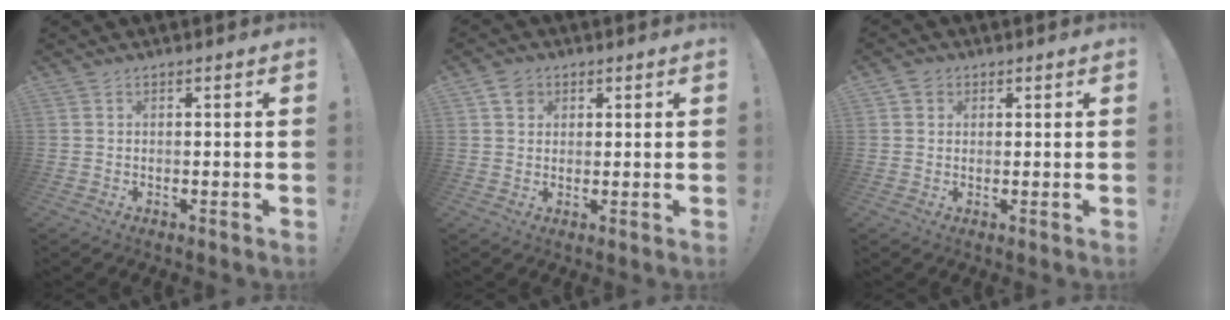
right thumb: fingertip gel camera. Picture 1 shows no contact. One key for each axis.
{"total": 4.2, "fx": 2.0, "fy": 3.4, "fz": 1.4, "tx": -0.014, "ty": -0.005, "tz": 0.036}
{"total": 2.4, "fx": 1.2, "fy": 2.1, "fz": 0.5, "tx": -0.007, "ty": -0.001, "tz": 0.020}